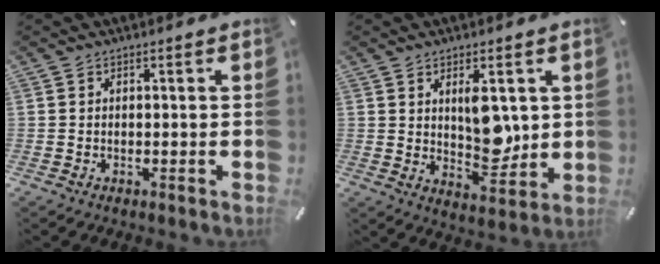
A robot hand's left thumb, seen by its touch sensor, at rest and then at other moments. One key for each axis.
{"total": 8.8, "fx": 2.2, "fy": 5.2, "fz": 6.8, "tx": -0.088, "ty": -0.013, "tz": 0.037}